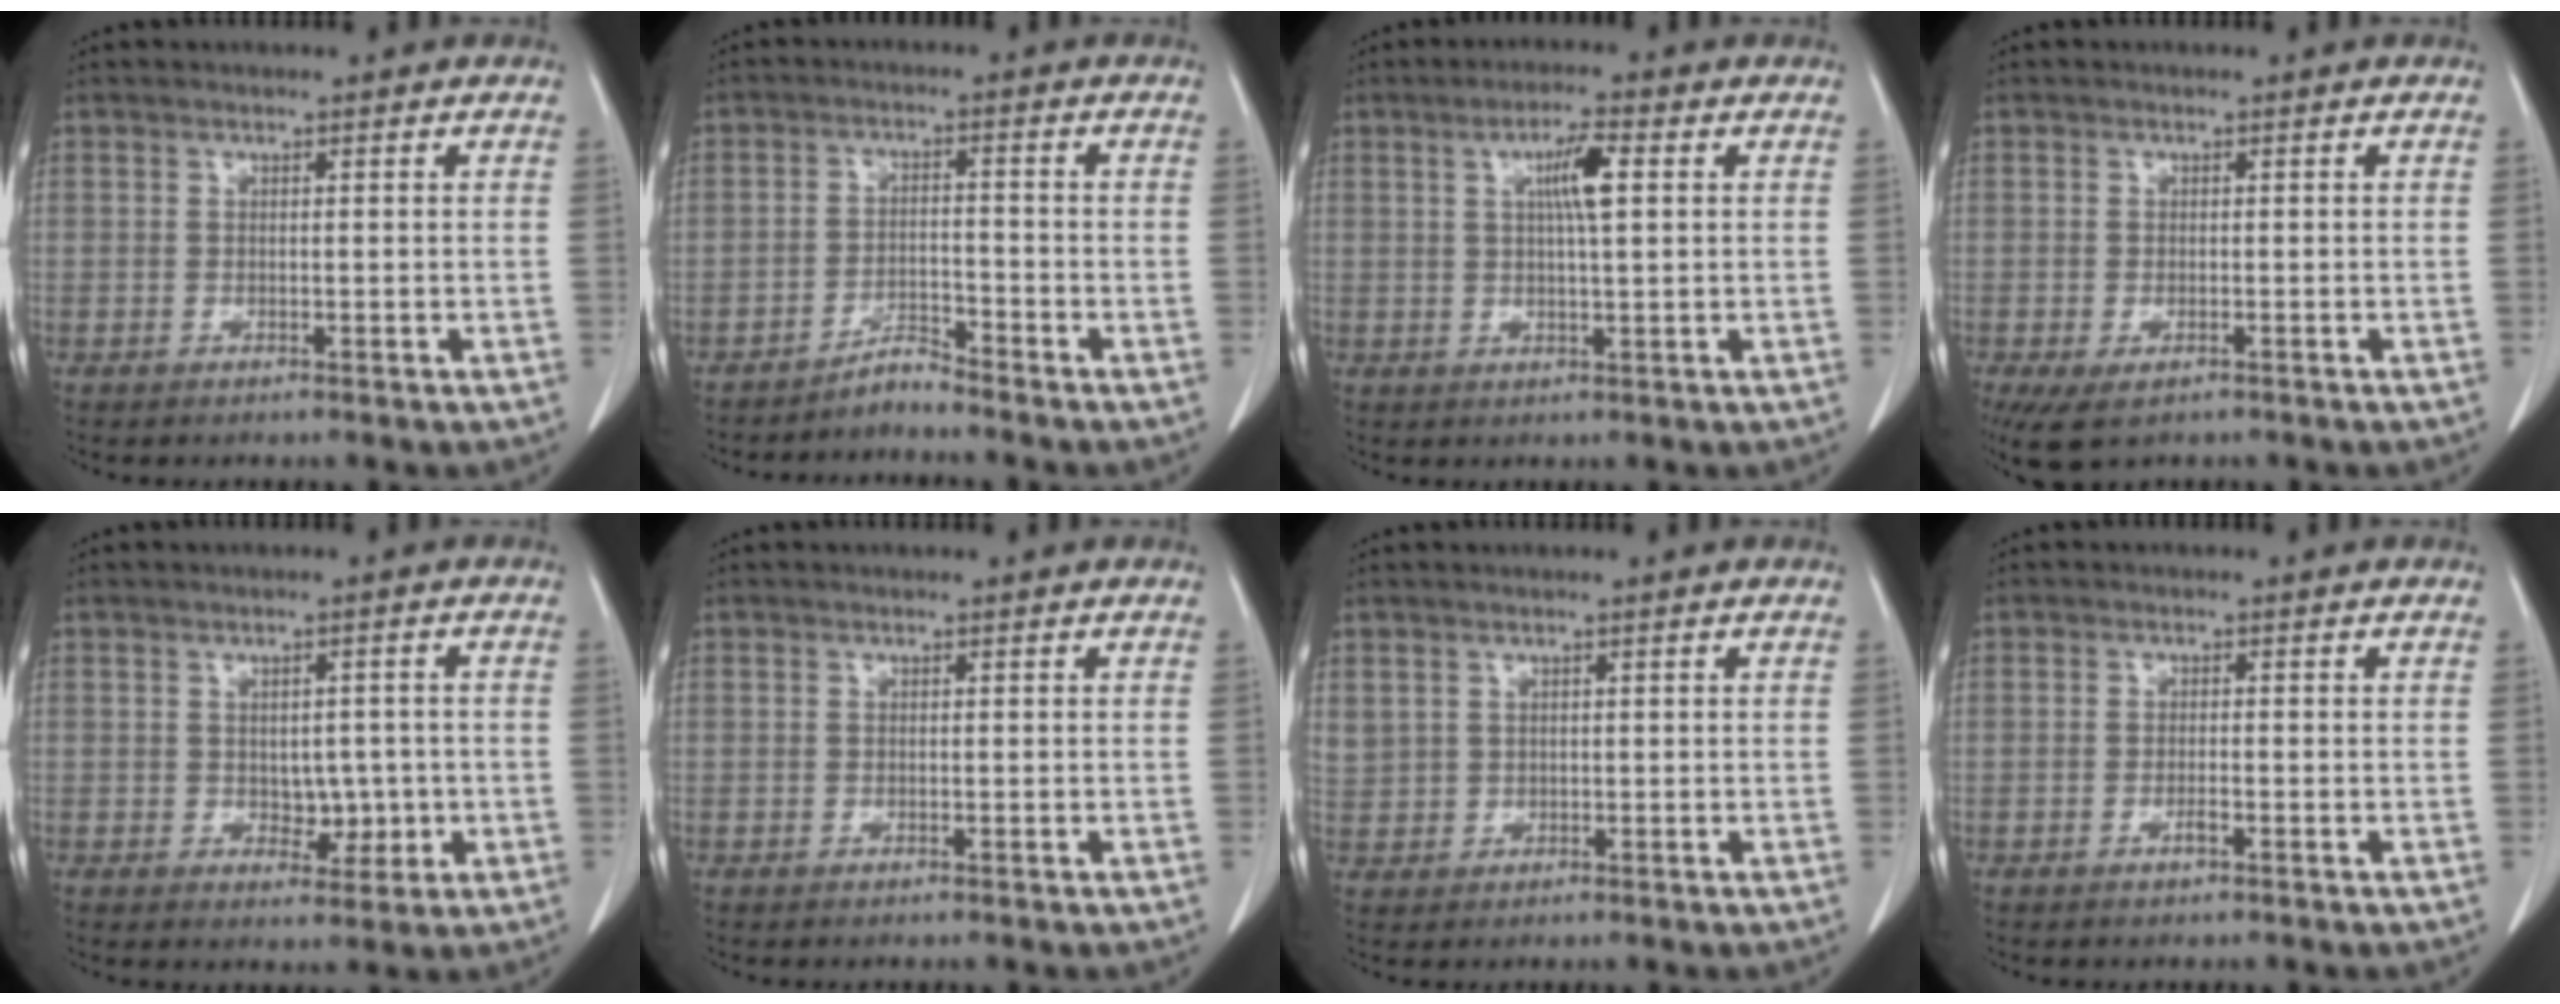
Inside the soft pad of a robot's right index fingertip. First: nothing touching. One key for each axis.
{"total": 2.7, "fx": -2.7, "fy": 0.1, "fz": 0.1, "tx": 0.005, "ty": -0.009, "tz": -0.049}
{"total": 5.1, "fx": 1.4, "fy": 0.4, "fz": 4.9, "tx": -0.087, "ty": 0.003, "tz": 0.023}
{"total": 5.3, "fx": -3.3, "fy": 2.6, "fz": 3.3, "tx": -0.065, "ty": -0.013, "tz": -0.052}
{"total": 4.1, "fx": -0.5, "fy": 2.7, "fz": 3.0, "tx": -0.031, "ty": 0.005, "tz": 0.003}
{"total": 0.0}
{"total": 2.6, "fx": 1.3, "fy": 2.2, "fz": 0.7, "tx": -0.014, "ty": 0.010, "tz": 0.035}
{"total": 1.3, "fx": -0.7, "fy": 0.3, "fz": 1.1, "tx": -0.021, "ty": 0.000, "tz": -0.012}